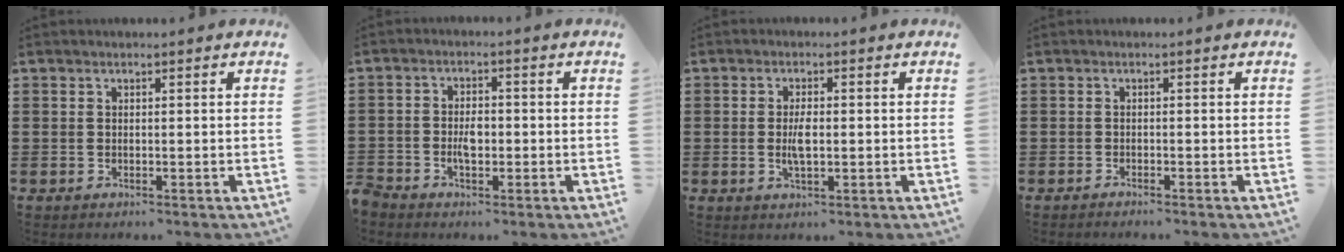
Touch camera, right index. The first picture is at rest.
{"total": 3.4, "force": [-1.1, 2.1, 2.4], "torque": [-0.054, 0.001, -0.024]}
{"total": 3.7, "force": [-0.3, 1.4, 3.4], "torque": [-0.077, -0.005, -0.010]}
{"total": 0.8, "force": [-0.8, 0.0, 0.1], "torque": [-0.004, 0.000, -0.016]}